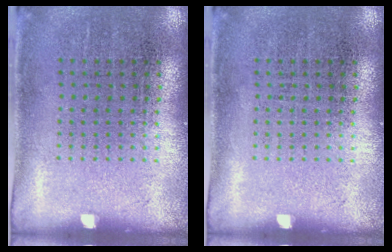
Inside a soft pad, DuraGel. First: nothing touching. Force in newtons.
{"total": 0.0}